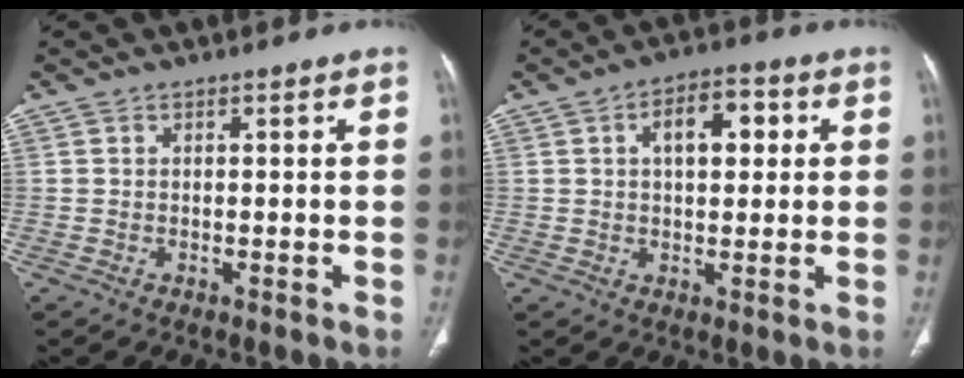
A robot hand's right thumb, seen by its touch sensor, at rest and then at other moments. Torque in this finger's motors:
{"motor_torque": [0.54, 2.04, 0.68, 0.37, 0.08]}